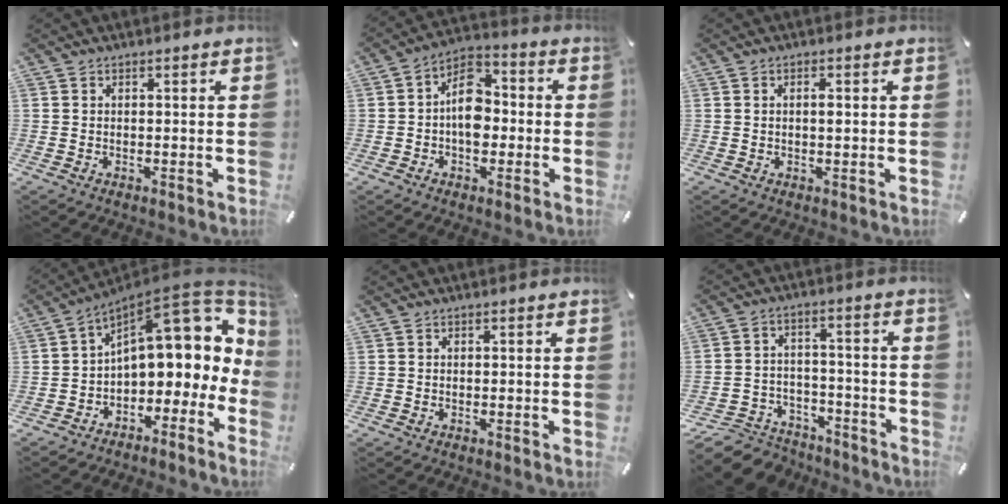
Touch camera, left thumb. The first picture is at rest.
{"total": 10.3, "force": [-1.4, 7.1, 7.3], "torque": [-0.122, 0.018, -0.023]}
{"total": 1.4, "force": [0.2, 0.5, 1.3], "torque": [-0.026, 0.003, 0.002]}
{"total": 15.3, "force": [6.3, 8.9, 10.8], "torque": [-0.128, -0.065, 0.104]}
{"total": 0.0}
{"total": 8.9, "force": [-6.6, 5.6, 2.1], "torque": [-0.025, 0.048, -0.119]}